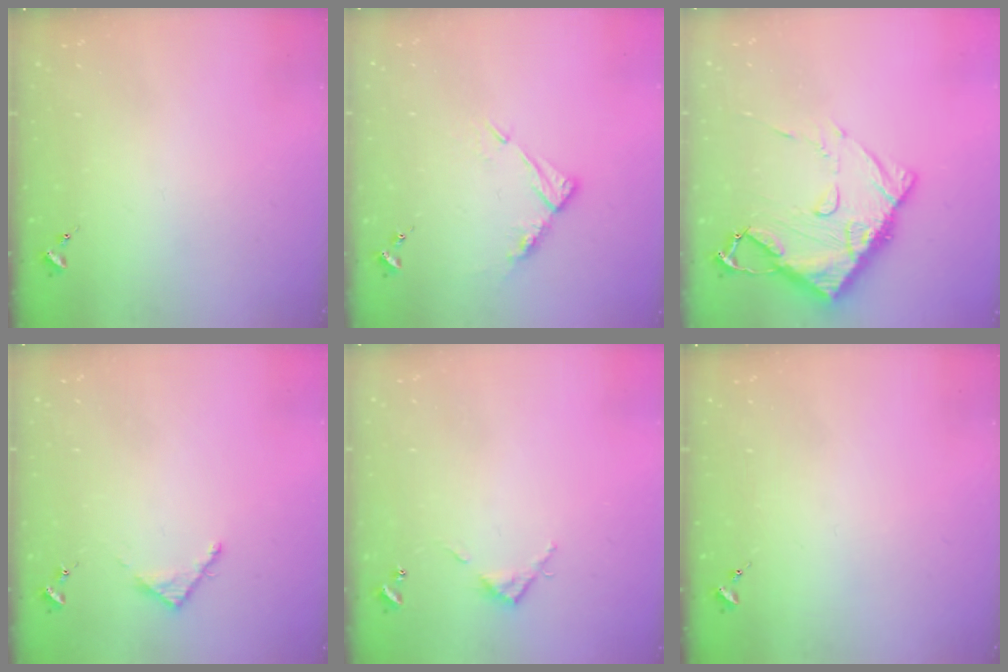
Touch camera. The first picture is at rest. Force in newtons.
{"total": 9.0, "press": 9.0, "slide": 0.8}
{"total": 14.3, "press": 14.2, "slide": 1.3}
{"total": 3.5, "press": 3.5, "slide": 0.3}
{"total": 3.9, "press": 3.9, "slide": 0.3}
{"total": 0.0}